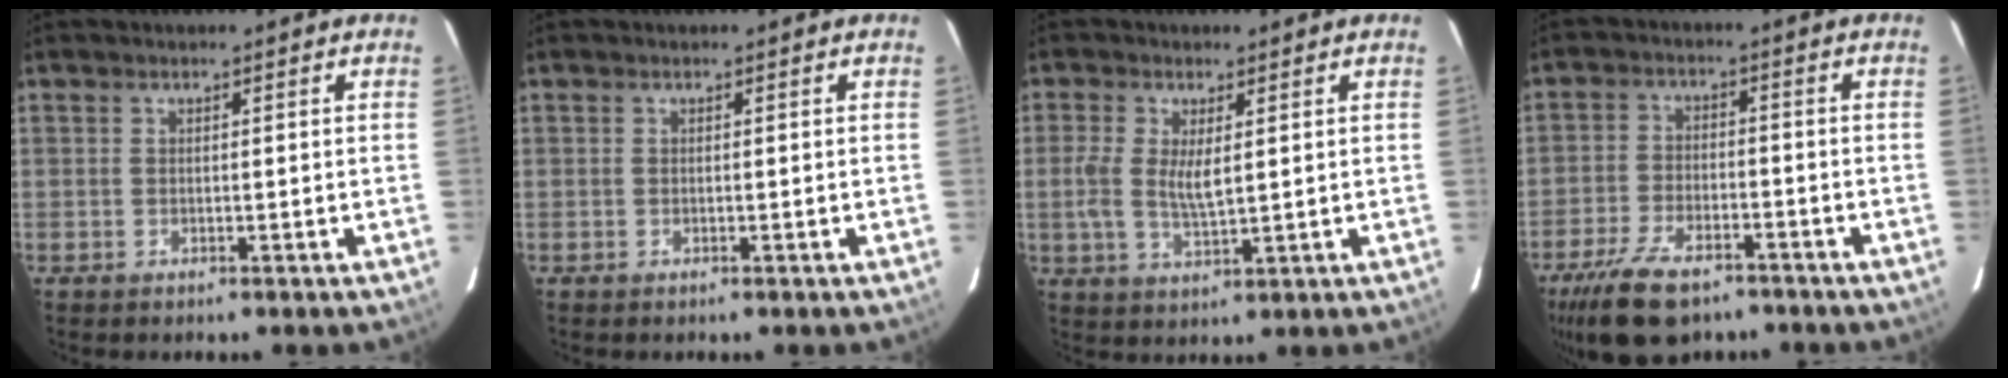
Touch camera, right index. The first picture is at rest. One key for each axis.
{"total": 0.0}
{"total": 5.6, "fx": 0.7, "fy": 2.1, "fz": 5.2, "tx": -0.109, "ty": -0.003, "tz": 0.010}
{"total": 12.9, "fx": -9.0, "fy": 5.9, "fz": 7.2, "tx": -0.172, "ty": -0.018, "tz": -0.159}